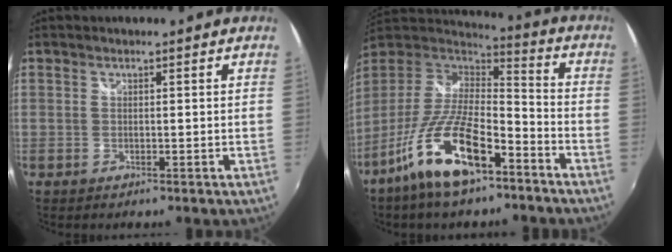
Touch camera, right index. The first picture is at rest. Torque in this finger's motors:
{"motor_torque": [1.12, -1.01, 1.05, 0.21]}